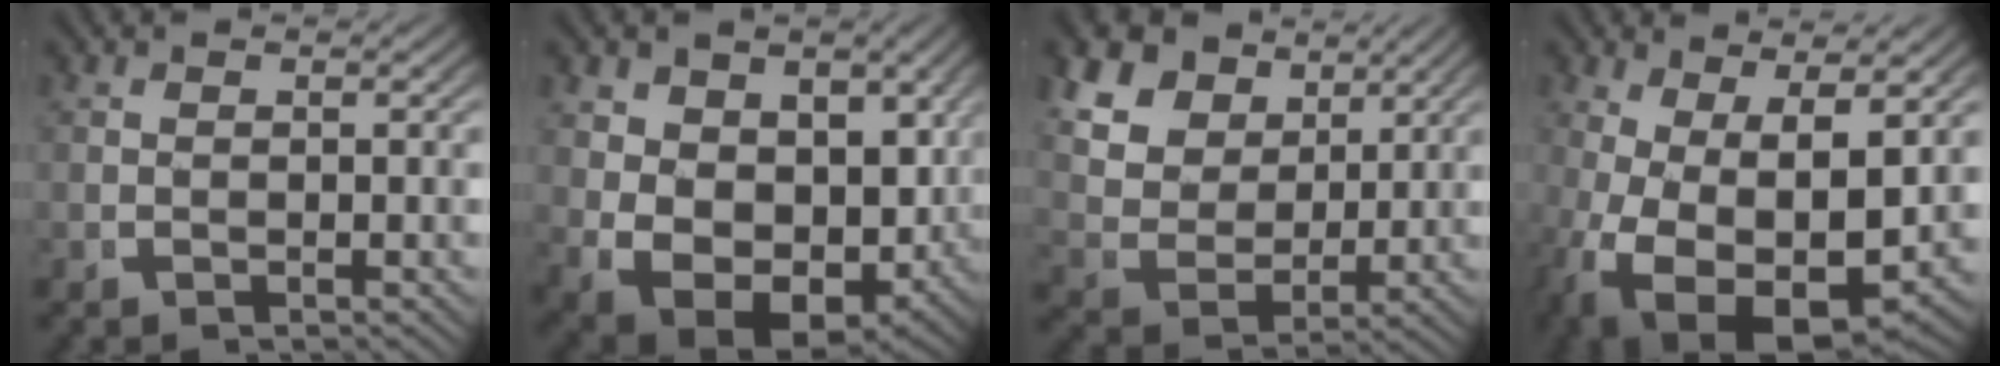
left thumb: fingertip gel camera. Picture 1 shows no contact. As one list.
[{"total": 11.6, "force": [-1.9, 8.3, 7.8], "torque": [-0.191, -0.079, 0.004]}, {"total": 12.0, "force": [3.7, 9.2, 6.7], "torque": [-0.158, -0.013, 0.058]}, {"total": 9.4, "force": [-1.4, 4.9, 7.9], "torque": [-0.166, -0.047, 0.007]}]